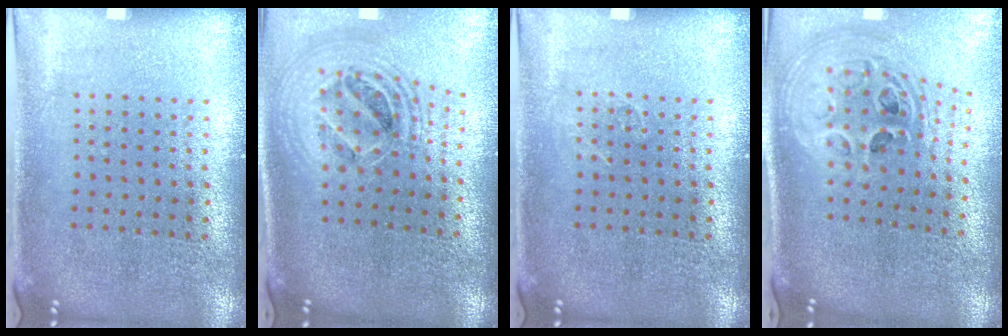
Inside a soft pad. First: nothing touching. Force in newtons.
{"total": 2.2, "press": 1.7, "slide": 1.4}
{"total": 0.6, "press": 0.5, "slide": 0.2}
{"total": 2.5, "press": 1.8, "slide": 1.7}